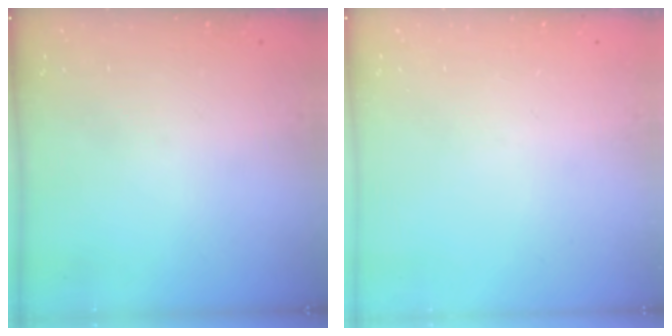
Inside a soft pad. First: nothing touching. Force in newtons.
{"total": 0.0}